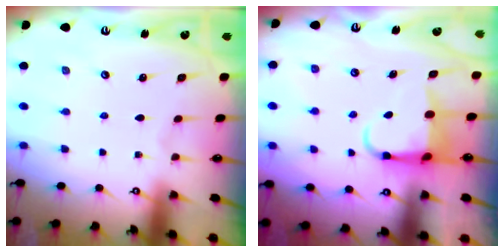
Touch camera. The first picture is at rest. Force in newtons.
{"total": 4.8, "press": 4.7, "slide": 1.1}